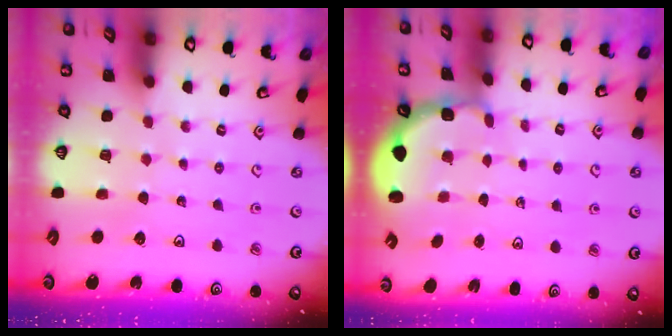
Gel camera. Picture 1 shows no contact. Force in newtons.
{"total": 2.4, "press": 1.7, "slide": 1.6}